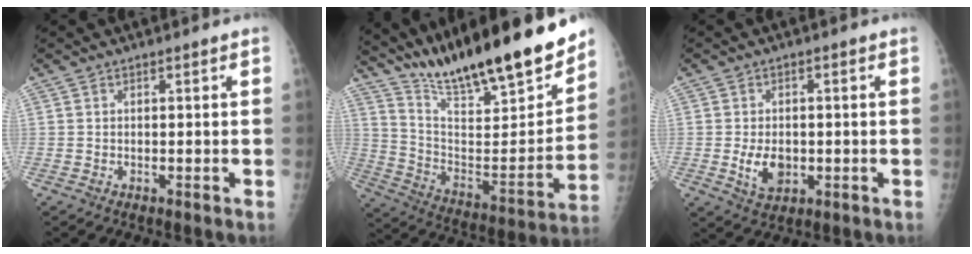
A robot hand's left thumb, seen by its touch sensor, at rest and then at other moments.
{"total": 26.0, "force": [21.2, 5.1, 14.2], "torque": [-0.204, -0.098, 0.341]}
{"total": 5.8, "force": [-1.0, 3.9, 4.2], "torque": [-0.063, -0.005, -0.010]}